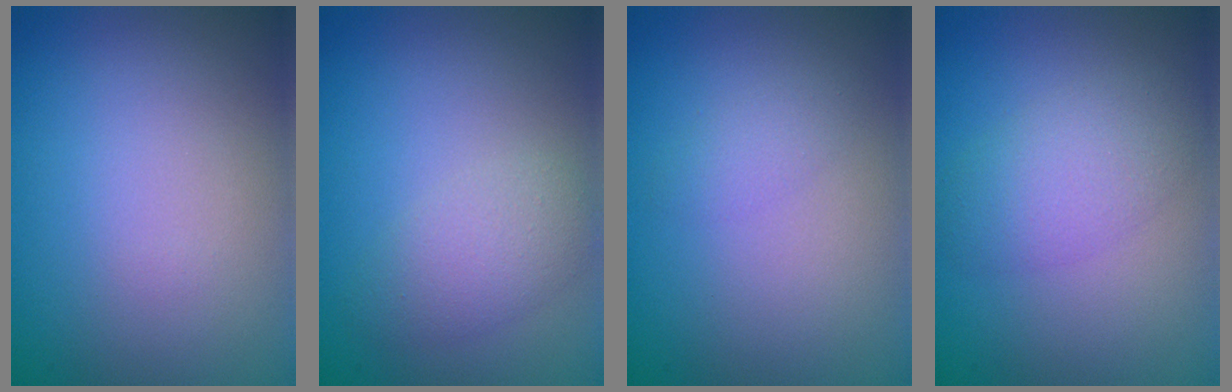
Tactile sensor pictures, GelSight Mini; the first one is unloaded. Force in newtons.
{"total": 2.5, "press": 2.5, "slide": 0.0}
{"total": 1.0, "press": 1.0, "slide": 0.1}
{"total": 3.5, "press": 3.5, "slide": 0.4}